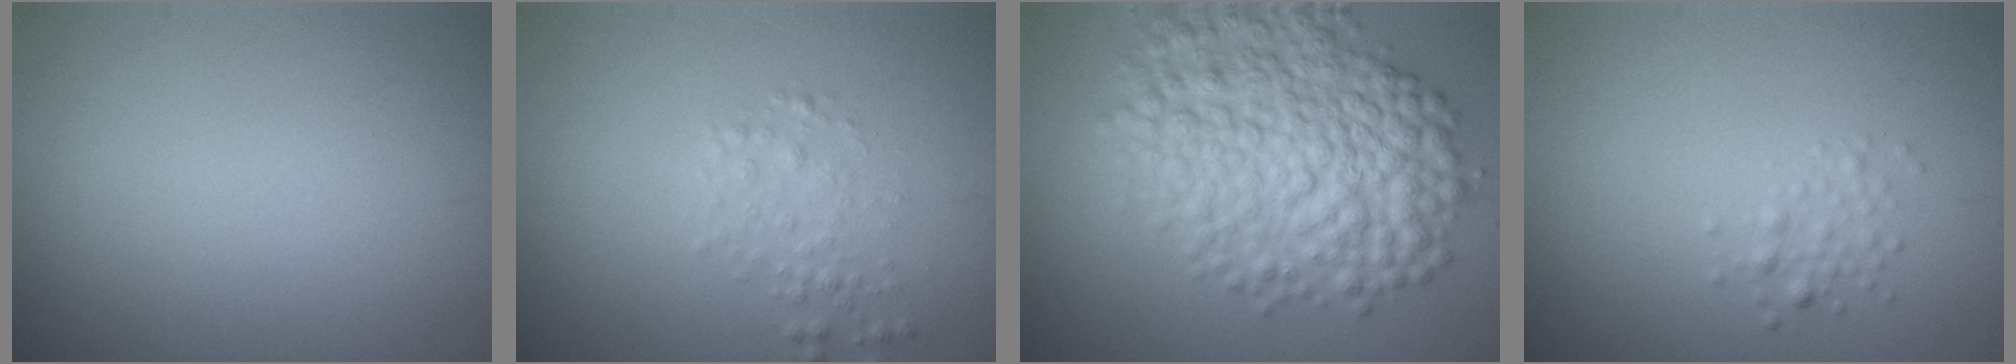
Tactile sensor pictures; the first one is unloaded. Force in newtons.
{"total": 1.6, "press": 1.6, "slide": 0.0}
{"total": 8.9, "press": 8.9, "slide": 0.2}
{"total": 1.2, "press": 1.2, "slide": 0.1}